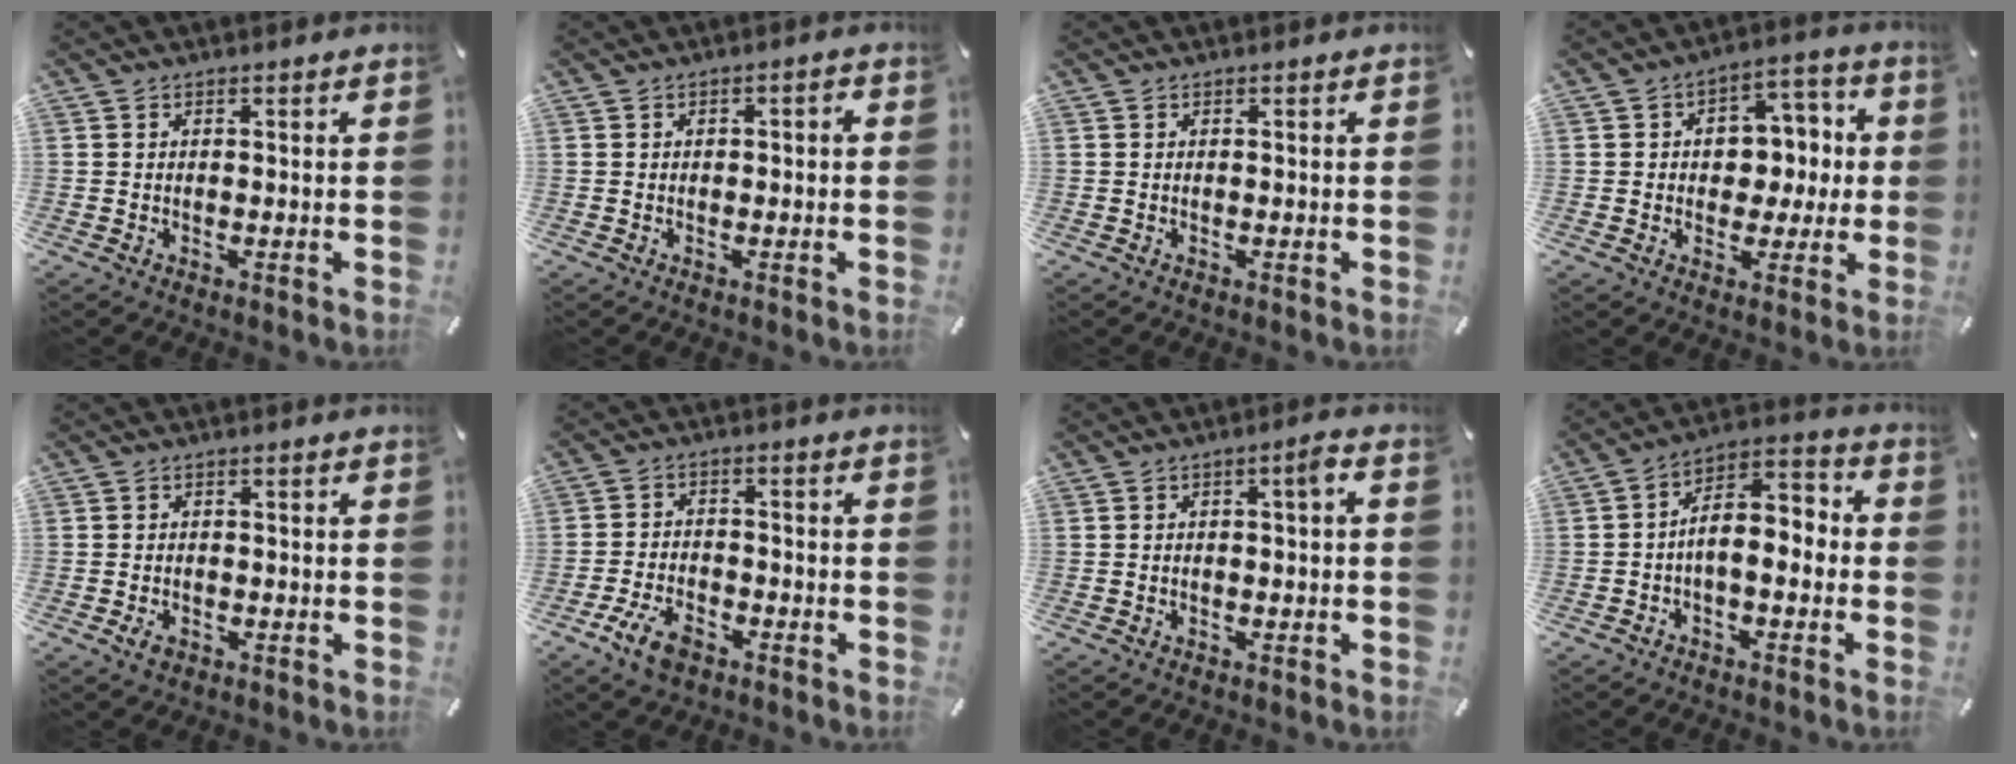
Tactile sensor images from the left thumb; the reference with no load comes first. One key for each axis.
{"total": 1.3, "fx": -0.3, "fy": 0.7, "fz": 1.0, "tx": -0.019, "ty": 0.007, "tz": -0.009}
{"total": 0.0}
{"total": 8.9, "fx": 0.1, "fy": 7.8, "fz": 4.4, "tx": -0.050, "ty": 0.002, "tz": 0.000}
{"total": 2.5, "fx": -1.3, "fy": 1.6, "fz": 1.4, "tx": -0.032, "ty": 0.002, "tz": -0.026}
{"total": 7.7, "fx": -4.5, "fy": 4.3, "fz": 4.5, "tx": -0.098, "ty": 0.017, "tz": -0.084}
{"total": 3.2, "fx": -0.9, "fy": 1.1, "fz": 2.9, "tx": -0.052, "ty": 0.016, "tz": -0.021}
{"total": 7.2, "fx": -2.2, "fy": 4.1, "fz": 5.5, "tx": -0.092, "ty": 0.002, "tz": -0.042}